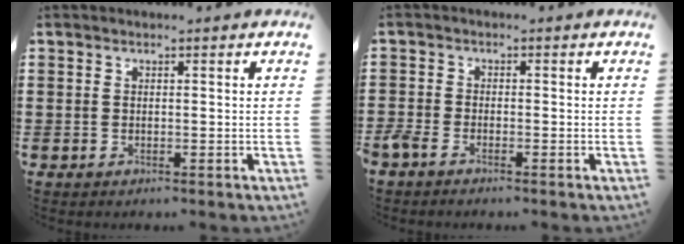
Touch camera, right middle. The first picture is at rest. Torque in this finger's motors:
{"motor_torque": [0.53, -0.12, 0.14, 0.05]}